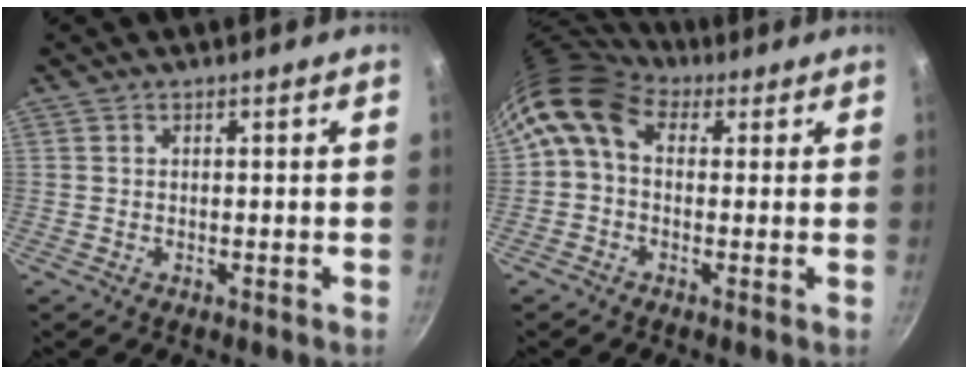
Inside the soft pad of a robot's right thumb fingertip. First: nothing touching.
{"total": 9.2, "force": [2.6, 6.6, 5.9], "torque": [-0.101, 0.018, 0.026]}